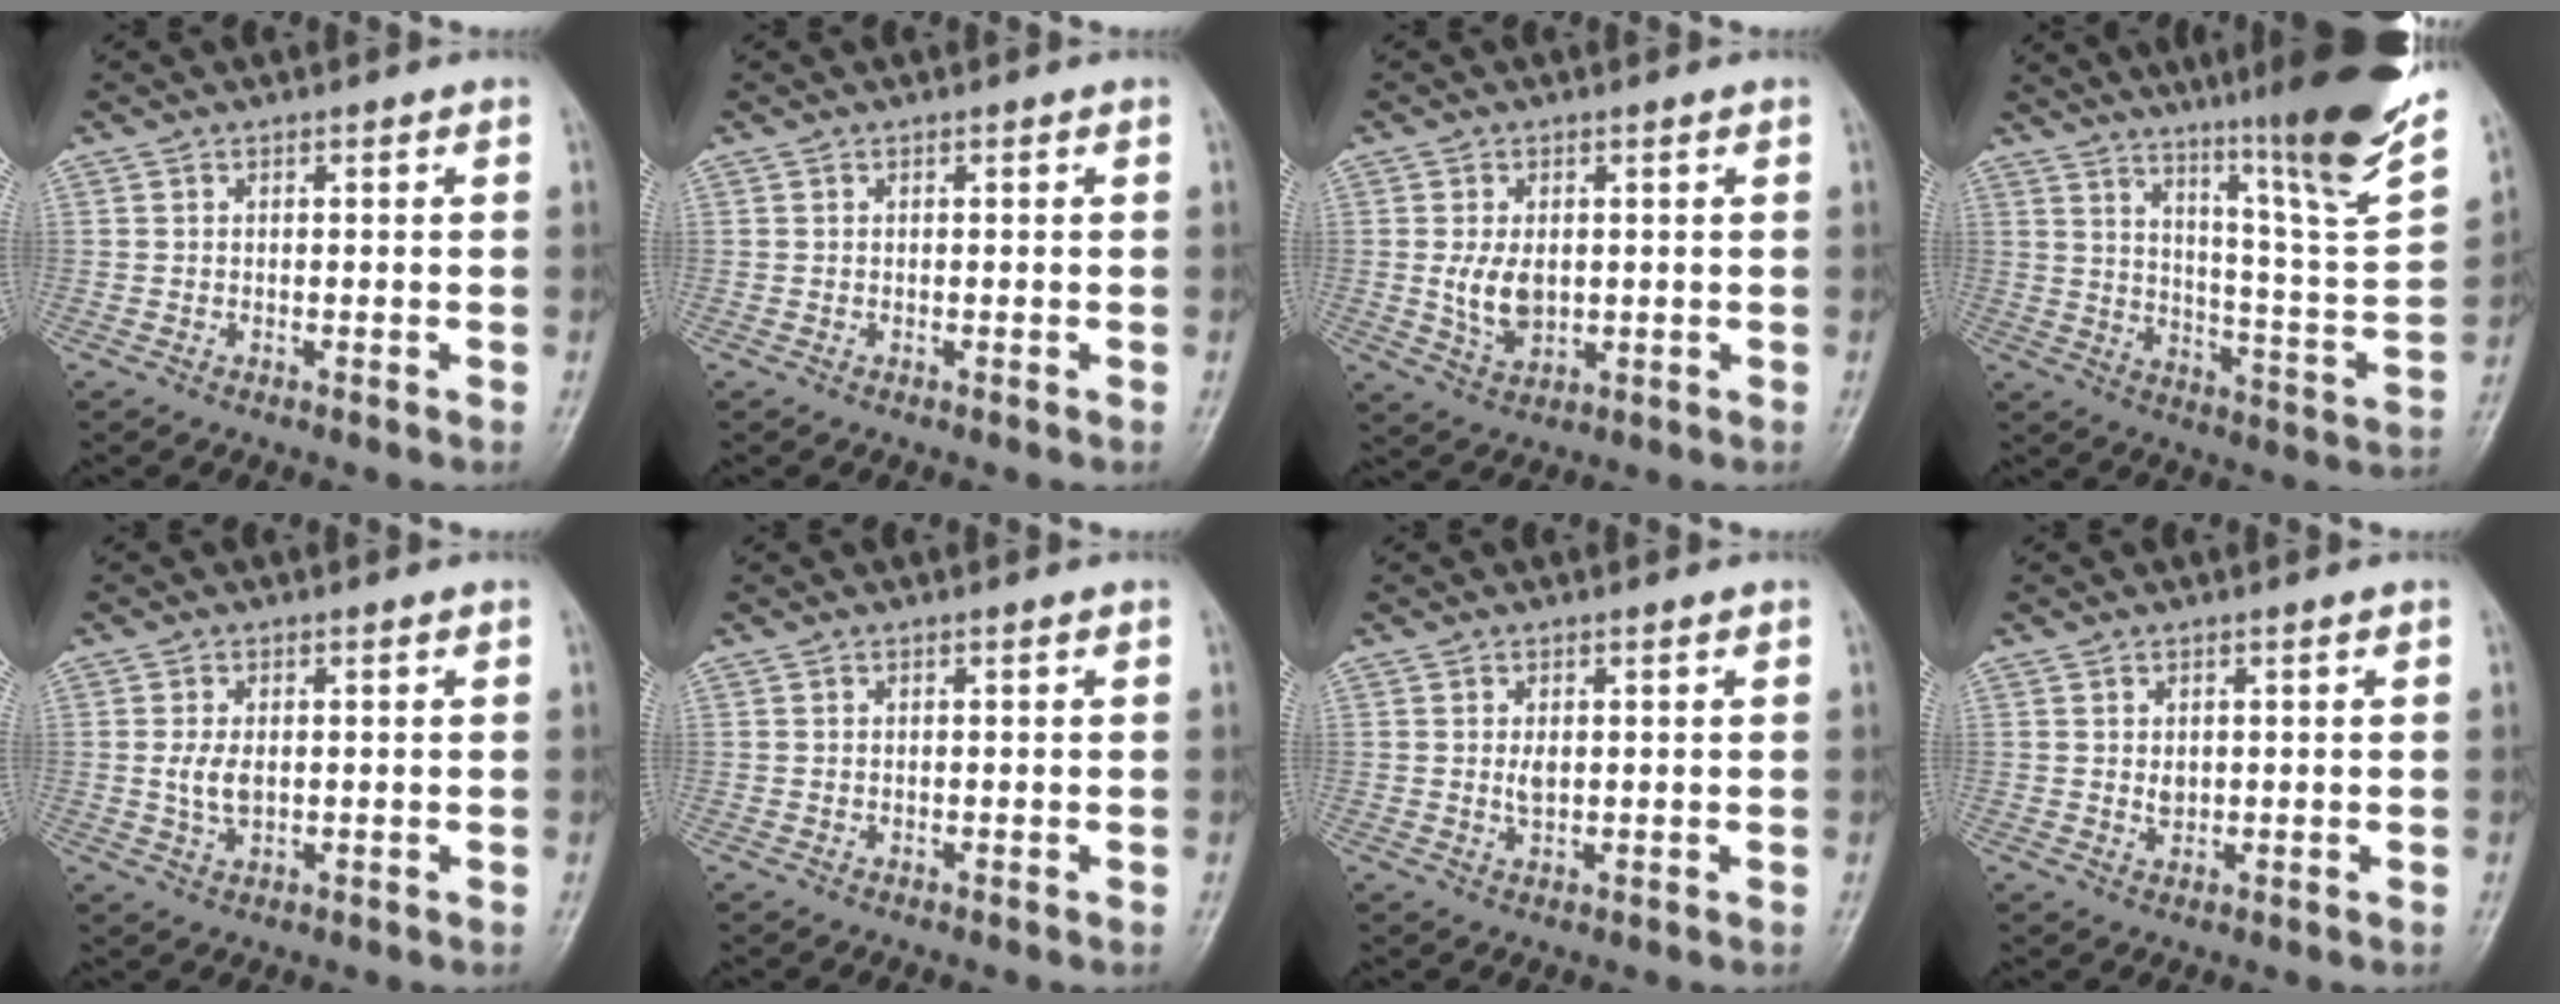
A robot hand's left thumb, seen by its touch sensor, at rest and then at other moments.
{"total": 0.0}
{"total": 5.8, "force": [0.4, 3.6, 4.5], "torque": [-0.077, -0.010, 0.016]}
{"total": 26.4, "force": [18.0, 2.3, 19.1], "torque": [-0.269, -0.091, 0.260]}
{"total": 3.7, "force": [0.4, 2.1, 3.1], "torque": [-0.062, -0.006, 0.011]}
{"total": 0.0}
{"total": 2.2, "force": [0.6, 1.1, 1.8], "torque": [-0.027, -0.005, 0.013]}
{"total": 1.8, "force": [0.5, 1.2, 1.3], "torque": [-0.014, -0.005, 0.012]}